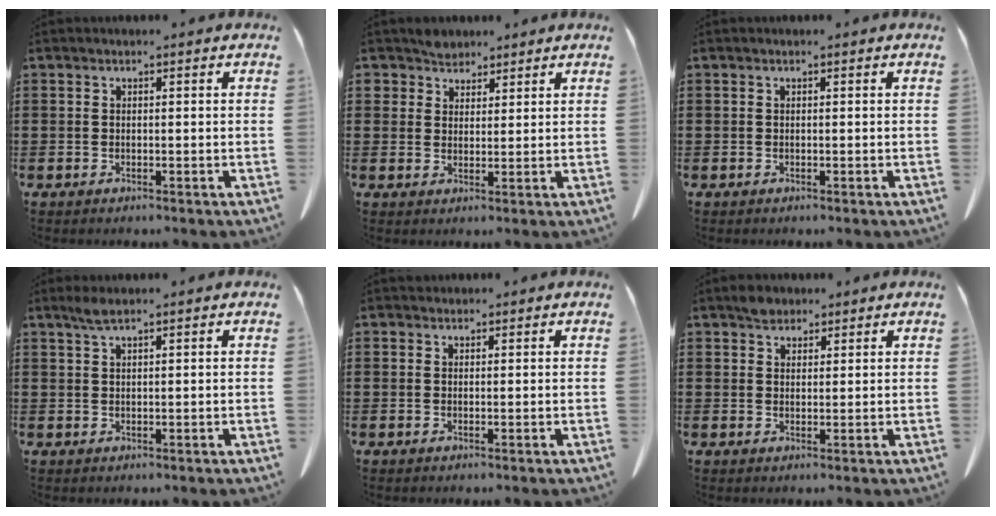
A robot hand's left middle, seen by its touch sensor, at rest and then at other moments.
{"total": 3.2, "force": [2.8, 1.6, -0.1], "torque": [-0.010, 0.005, 0.055]}
{"total": 0.0}
{"total": 2.0, "force": [1.4, 0.3, 1.4], "torque": [-0.030, 0.002, 0.025]}
{"total": 0.8, "force": [0.6, 0.4, 0.0], "torque": [-0.002, 0.002, 0.013]}
{"total": 2.5, "force": [2.1, 1.3, 0.5], "torque": [-0.006, 0.000, 0.040]}